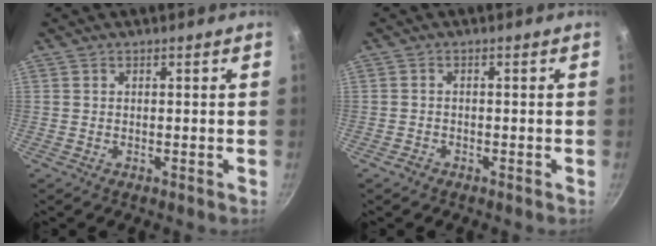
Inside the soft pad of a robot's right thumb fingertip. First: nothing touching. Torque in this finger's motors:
{"motor_torque": [-0.11, -0.03, -0.18, 0.30, -0.01]}